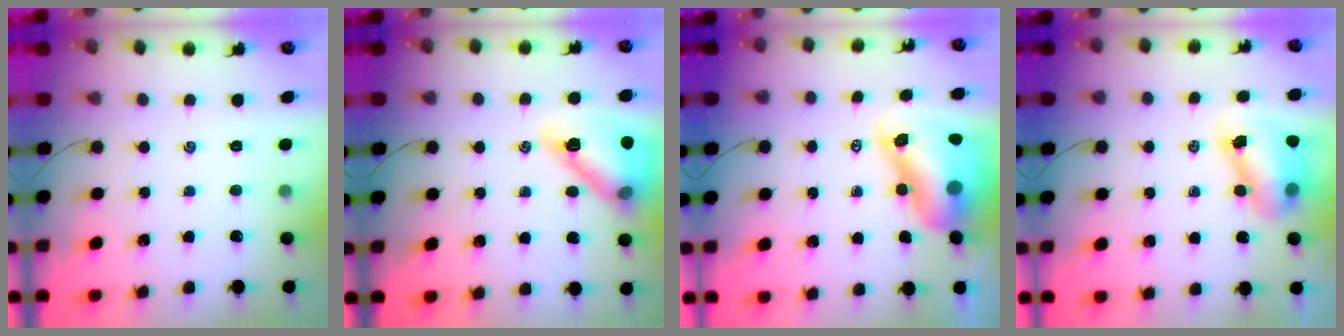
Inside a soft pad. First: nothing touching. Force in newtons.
{"total": 17.3, "press": 17.1, "slide": 2.3}
{"total": 12.8, "press": 12.1, "slide": 4.2}
{"total": 8.3, "press": 8.1, "slide": 1.9}